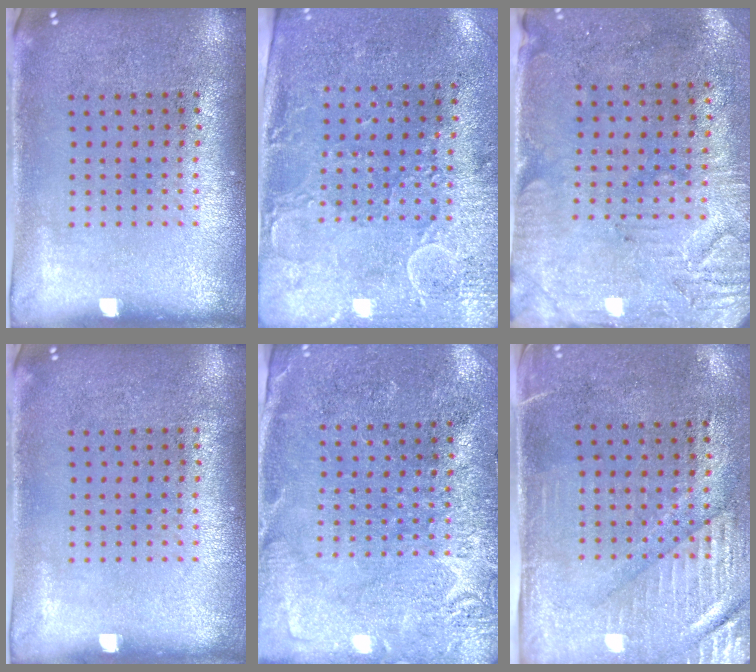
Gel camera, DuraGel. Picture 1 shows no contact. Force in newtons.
{"total": 2.9, "press": 2.4, "slide": 1.7}
{"total": 3.1, "press": 2.5, "slide": 1.7}
{"total": 0.0}
{"total": 2.8, "press": 2.8, "slide": 0.3}
{"total": 3.0, "press": 2.6, "slide": 1.5}